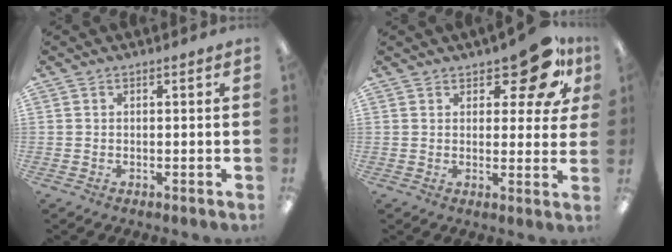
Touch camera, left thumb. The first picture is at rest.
{"total": 12.1, "force": [7.6, 5.2, 7.8], "torque": [-0.093, -0.042, 0.130]}